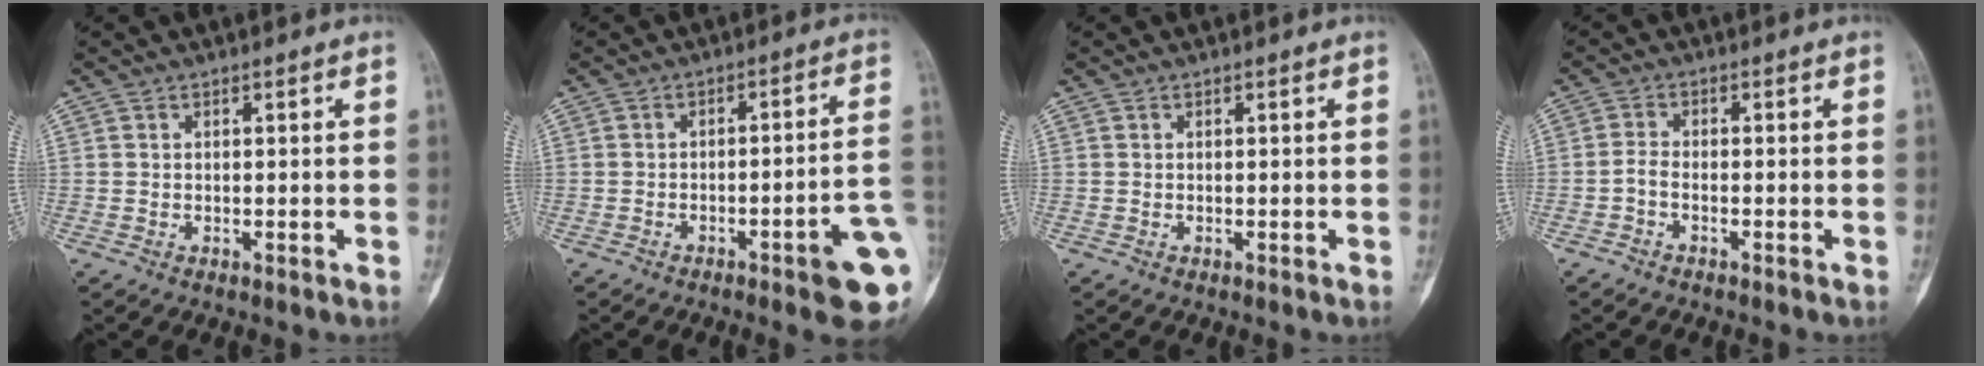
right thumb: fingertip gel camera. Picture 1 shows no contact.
{"total": 11.6, "force": [-4.0, 1.9, 10.7], "torque": [-0.125, 0.024, -0.049]}
{"total": 0.0}
{"total": 1.8, "force": [-1.1, 0.7, 1.2], "torque": [-0.027, 0.008, -0.028]}